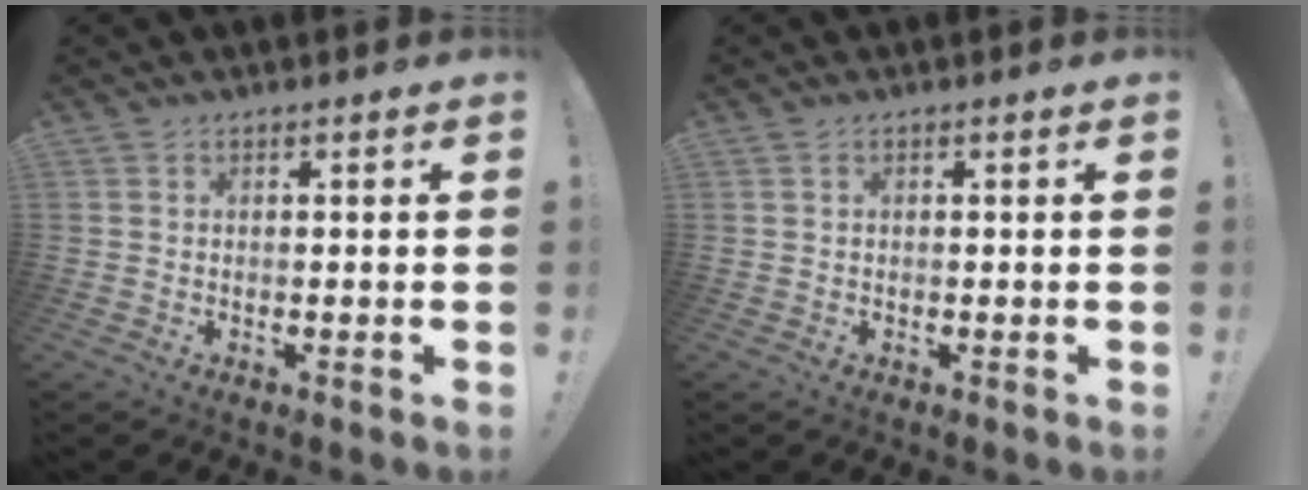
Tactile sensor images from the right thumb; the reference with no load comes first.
{"total": 0.5, "force": [0.3, 0.4, 0.3], "torque": [-0.010, 0.004, 0.006]}